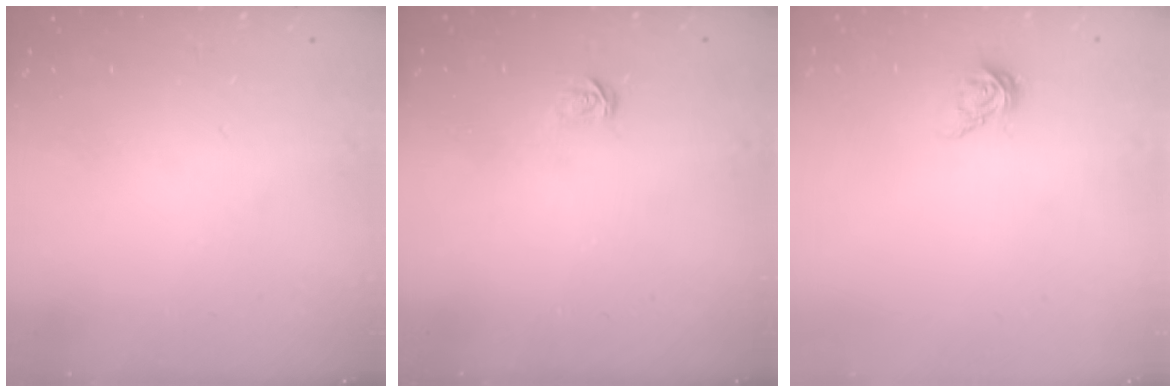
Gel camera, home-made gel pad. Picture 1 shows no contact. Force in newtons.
{"total": 2.3, "press": 2.3, "slide": 0.1}
{"total": 5.3, "press": 5.2, "slide": 0.4}